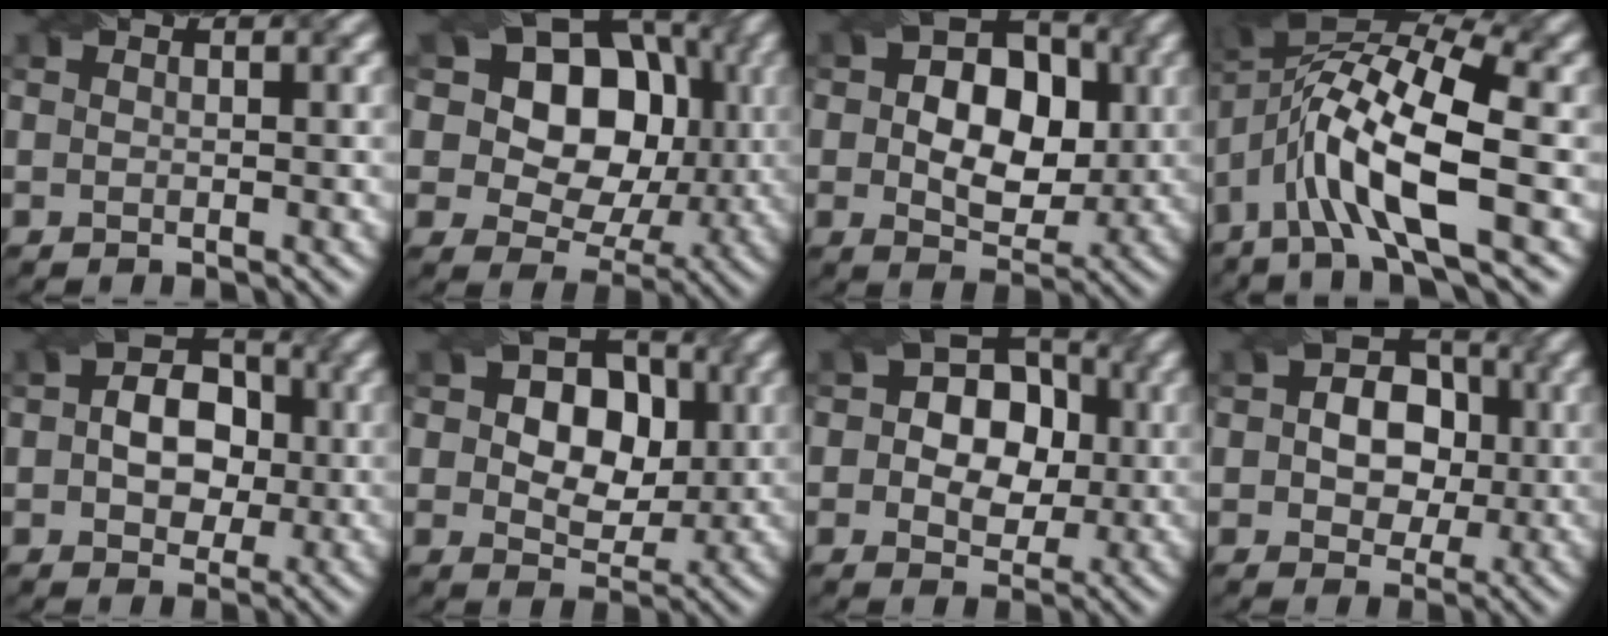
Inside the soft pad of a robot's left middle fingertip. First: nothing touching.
{"total": 13.0, "force": [3.4, 9.5, 8.2], "torque": [-0.126, 0.045, 0.031]}
{"total": 8.8, "force": [0.4, 6.1, 6.3], "torque": [-0.093, 0.002, 0.002]}
{"total": 11.6, "force": [-2.1, 3.5, 10.8], "torque": [-0.204, 0.013, -0.043]}
{"total": 6.2, "force": [0.1, 4.4, 4.4], "torque": [-0.068, 0.008, -0.006]}
{"total": 8.5, "force": [1.3, 6.2, 5.6], "torque": [-0.075, 0.017, 0.011]}
{"total": 7.8, "force": [0.7, 5.9, 5.0], "torque": [-0.055, 0.020, -0.006]}
{"total": 6.7, "force": [0.4, 4.9, 4.5], "torque": [-0.058, 0.011, -0.003]}